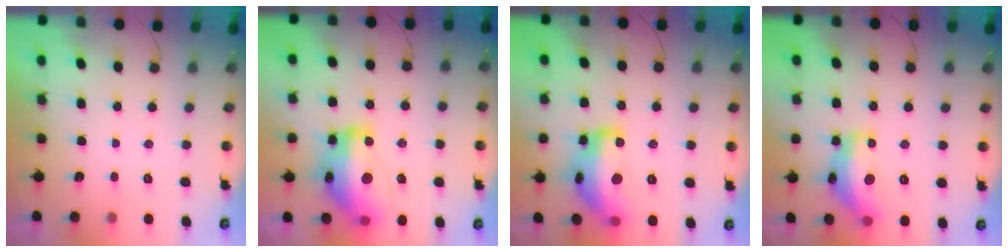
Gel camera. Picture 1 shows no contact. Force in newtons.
{"total": 21.5, "press": 21.4, "slide": 1.5}
{"total": 19.5, "press": 19.5, "slide": 1.0}
{"total": 16.6, "press": 16.6, "slide": 0.9}